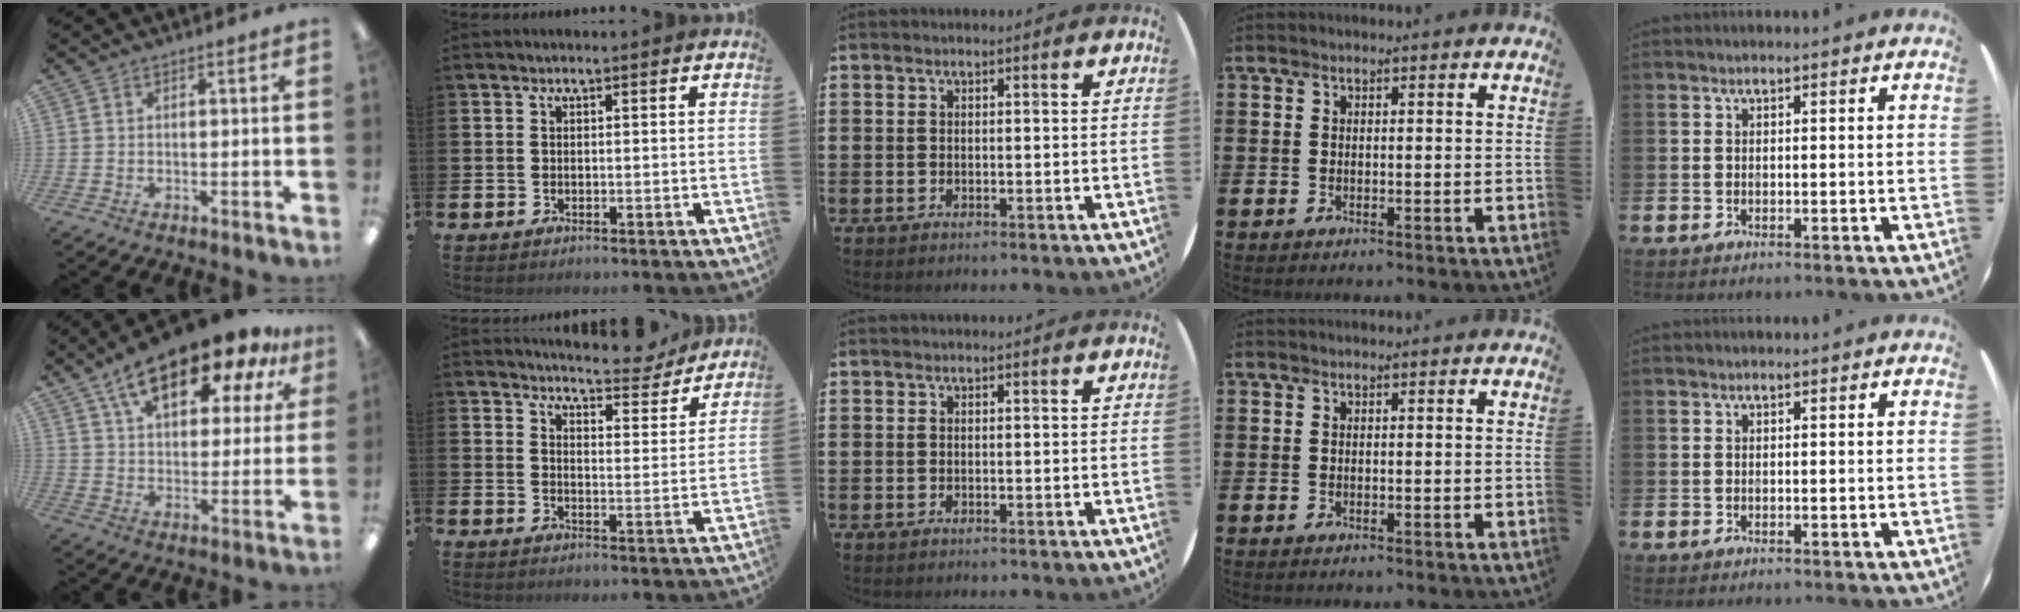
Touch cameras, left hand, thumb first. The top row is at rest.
{"thumb": {"total": 18.7, "force": [13.0, 7.6, 11.0], "torque": [-0.189, -0.068, 0.221]}, "index": {"total": 5.7, "force": [5.6, 0.8, 0.8], "torque": [-0.017, -0.042, 0.094]}}